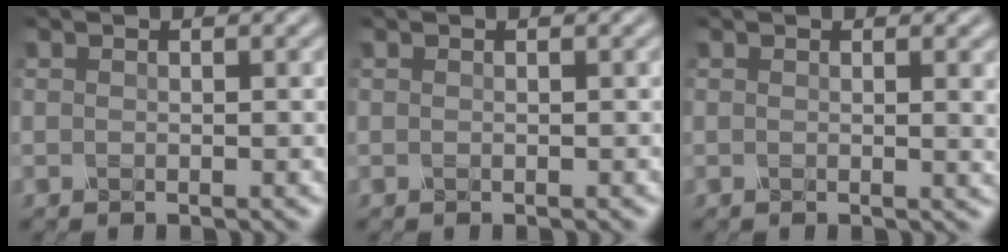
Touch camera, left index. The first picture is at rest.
{"total": 0.0}
{"total": 1.4, "force": [0.5, 0.2, 1.3], "torque": [-0.018, -0.007, 0.009]}